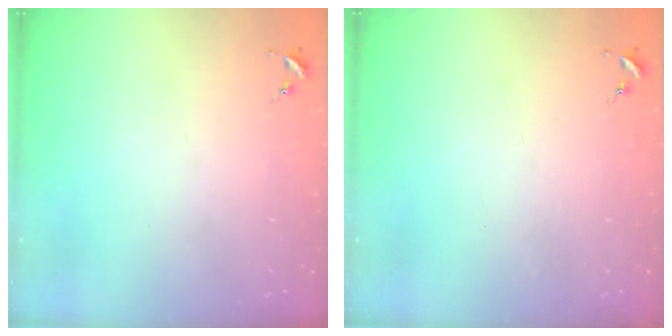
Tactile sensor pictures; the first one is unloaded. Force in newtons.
{"total": 0.0}